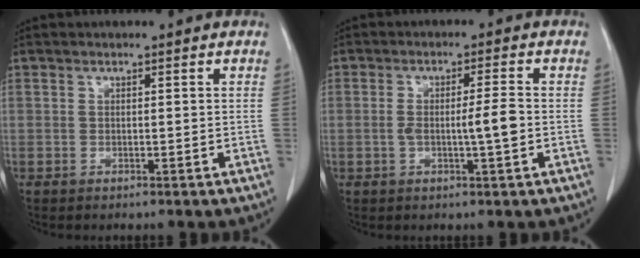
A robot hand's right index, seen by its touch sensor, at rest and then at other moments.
{"total": 4.7, "force": [-0.7, 0.0, 4.6], "torque": [-0.081, 0.000, -0.010]}